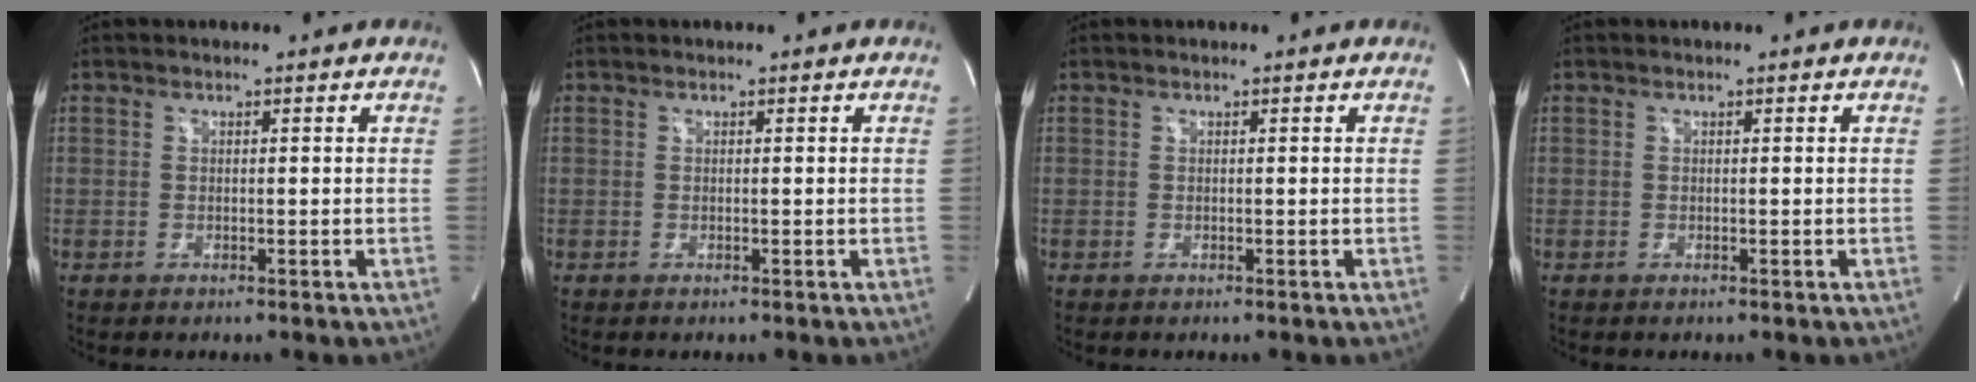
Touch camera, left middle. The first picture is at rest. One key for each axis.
{"total": 0.0}
{"total": 0.0}
{"total": 0.0}